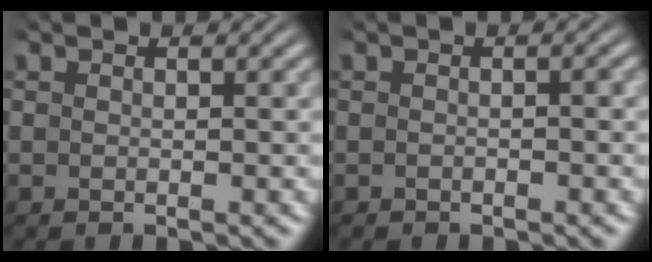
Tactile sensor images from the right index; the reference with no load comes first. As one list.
[{"total": 0.5, "force": [-0.5, -0.2, 0.2], "torque": [-0.006, -0.004, -0.007]}]